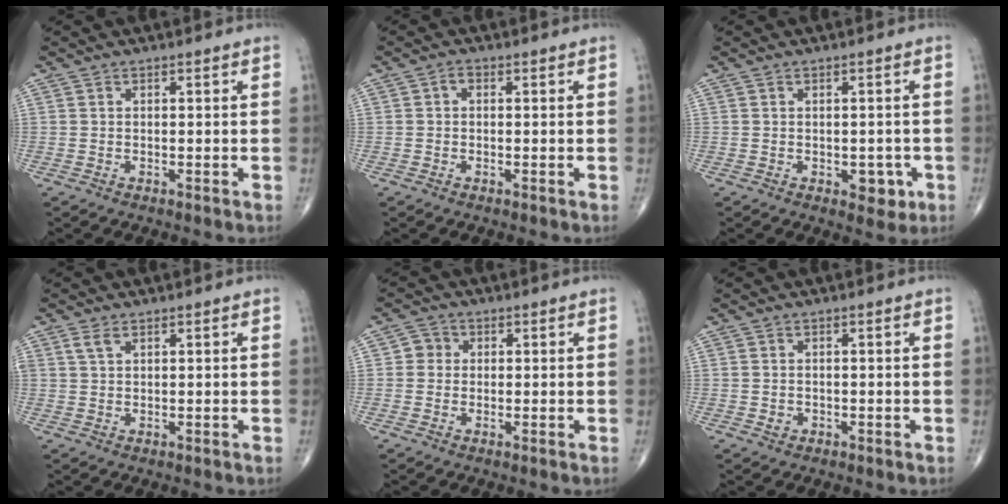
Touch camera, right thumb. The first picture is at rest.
{"total": 1.1, "force": [0.0, 0.7, 0.8], "torque": [-0.005, 0.005, -0.006]}
{"total": 3.8, "force": [-1.3, 2.4, 2.7], "torque": [-0.008, 0.003, -0.011]}
{"total": 1.9, "force": [1.1, 0.9, 1.2], "torque": [-0.028, 0.004, 0.027]}
{"total": 2.7, "force": [0.2, 2.5, 0.8], "torque": [0.004, 0.006, -0.002]}
{"total": 1.1, "force": [-0.3, 0.9, 0.4], "torque": [-0.005, 0.004, -0.002]}